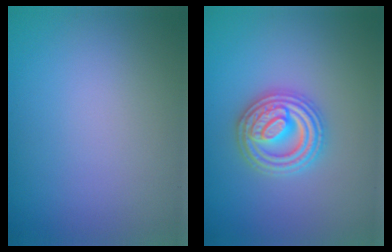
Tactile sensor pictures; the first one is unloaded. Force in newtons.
{"total": 5.0, "press": 4.9, "slide": 0.6}